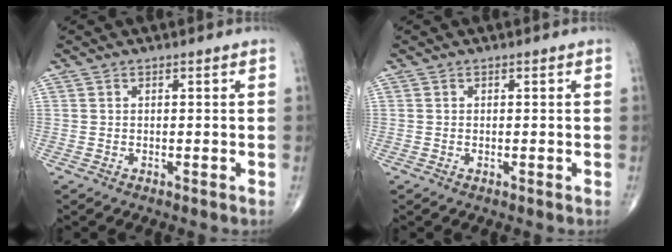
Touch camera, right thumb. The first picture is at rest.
{"total": 0.0}